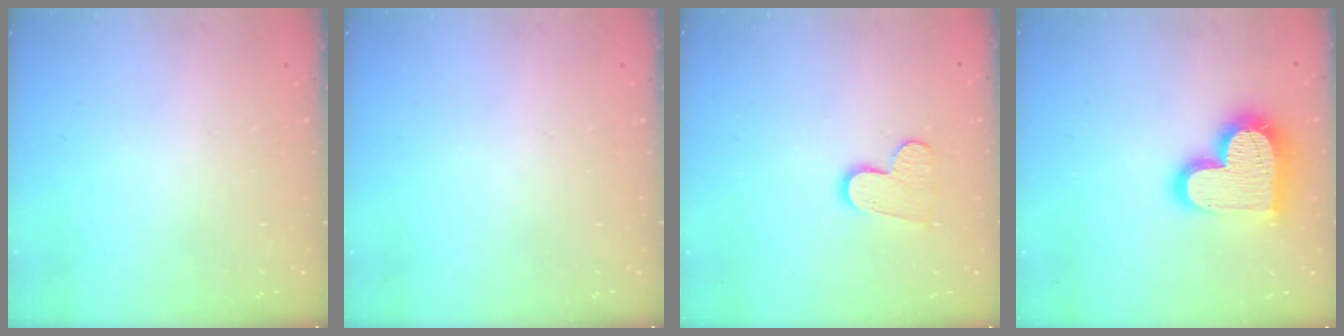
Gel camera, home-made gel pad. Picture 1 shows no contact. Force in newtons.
{"total": 0.0}
{"total": 8.9, "press": 8.9, "slide": 0.7}
{"total": 19.8, "press": 19.7, "slide": 1.3}